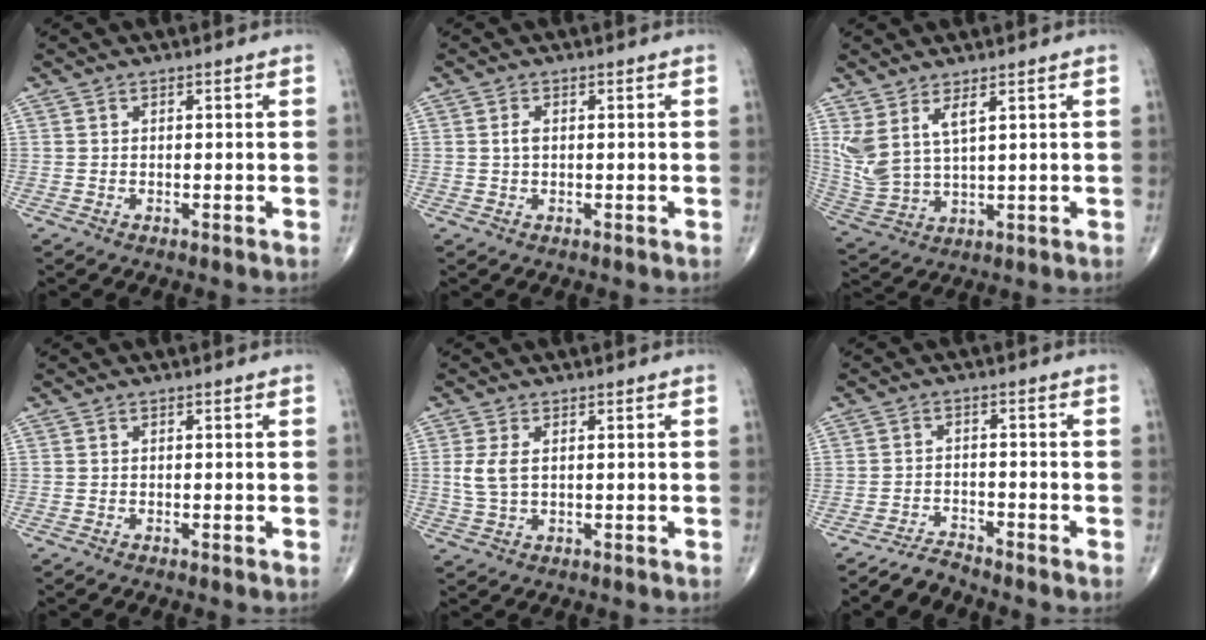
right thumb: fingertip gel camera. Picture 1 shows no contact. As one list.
[{"total": 1.5, "force": [0.2, 0.9, 1.2], "torque": [-0.023, 0.002, 0.002]}, {"total": 8.3, "force": [4.0, 3.1, 6.6], "torque": [-0.150, -0.022, 0.094]}, {"total": 0.0}, {"total": 4.1, "force": [0.7, 2.3, 3.3], "torque": [-0.082, 0.001, 0.016]}, {"total": 2.9, "force": [-2.9, 0.1, 0.0], "torque": [-0.002, 0.008, -0.057]}]